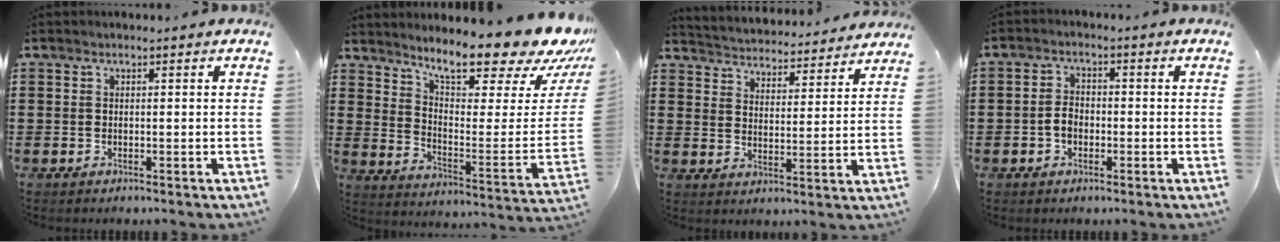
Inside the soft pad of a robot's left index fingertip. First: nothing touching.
{"total": 12.0, "force": [10.2, 2.1, 5.9], "torque": [-0.106, -0.085, 0.172]}
{"total": 3.6, "force": [3.6, -0.1, -0.5], "torque": [-0.016, -0.035, 0.056]}
{"total": 2.8, "force": [-0.9, 1.9, 1.9], "torque": [-0.046, 0.000, -0.021]}